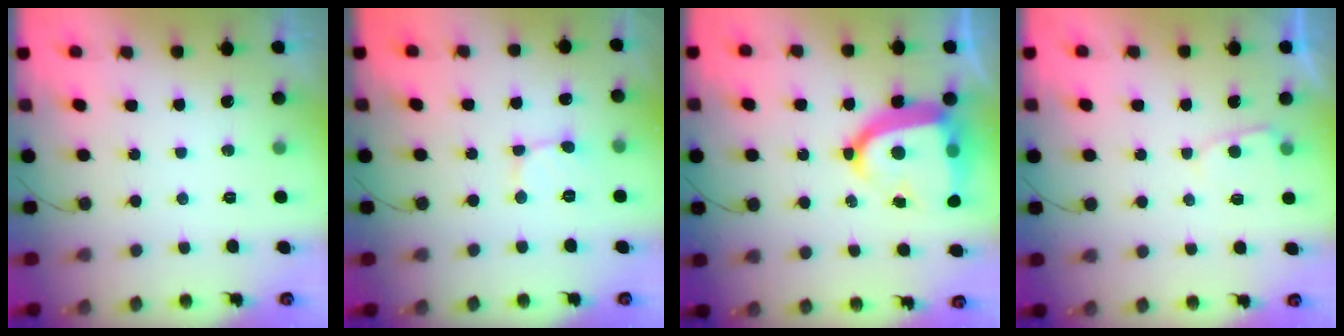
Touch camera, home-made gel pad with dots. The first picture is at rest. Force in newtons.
{"total": 1.9, "press": 1.9, "slide": 0.1}
{"total": 18.5, "press": 18.4, "slide": 1.5}
{"total": 3.0, "press": 2.9, "slide": 0.3}